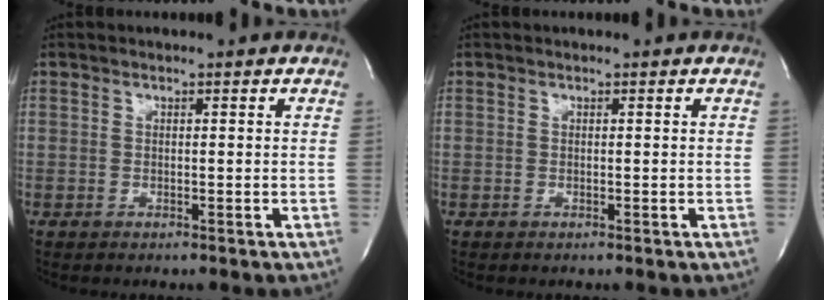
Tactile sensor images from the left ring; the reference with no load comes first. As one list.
[{"total": 0.0}]